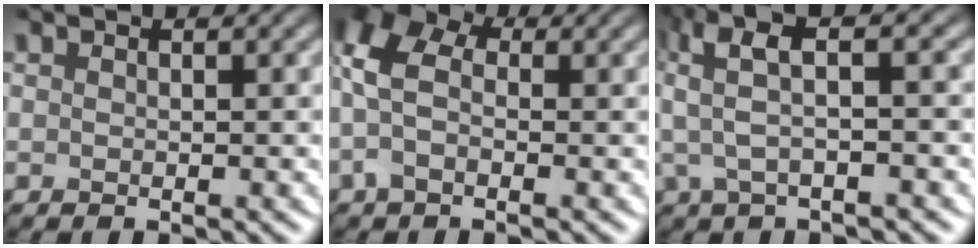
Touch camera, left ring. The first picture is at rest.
{"total": 5.3, "force": [0.3, 3.5, 4.0], "torque": [-0.107, 0.007, -0.006]}
{"total": 5.8, "force": [1.6, 1.5, 5.4], "torque": [-0.104, 0.018, 0.027]}